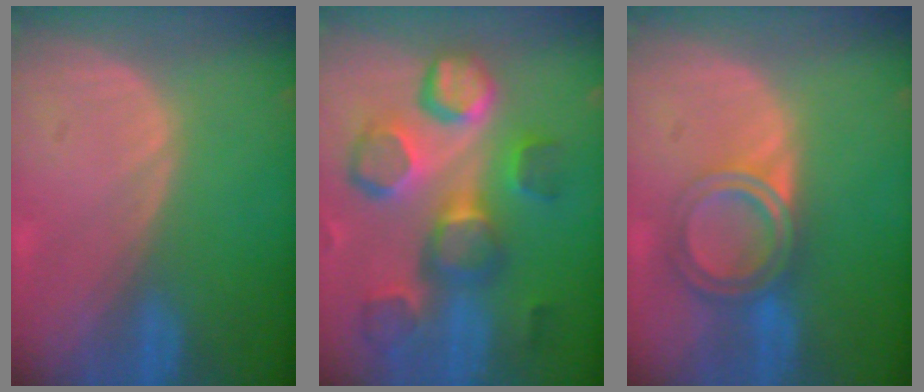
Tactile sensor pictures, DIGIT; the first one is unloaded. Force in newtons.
{"total": 11.7, "press": 10.8, "slide": 4.4}
{"total": 6.4, "press": 5.4, "slide": 3.5}